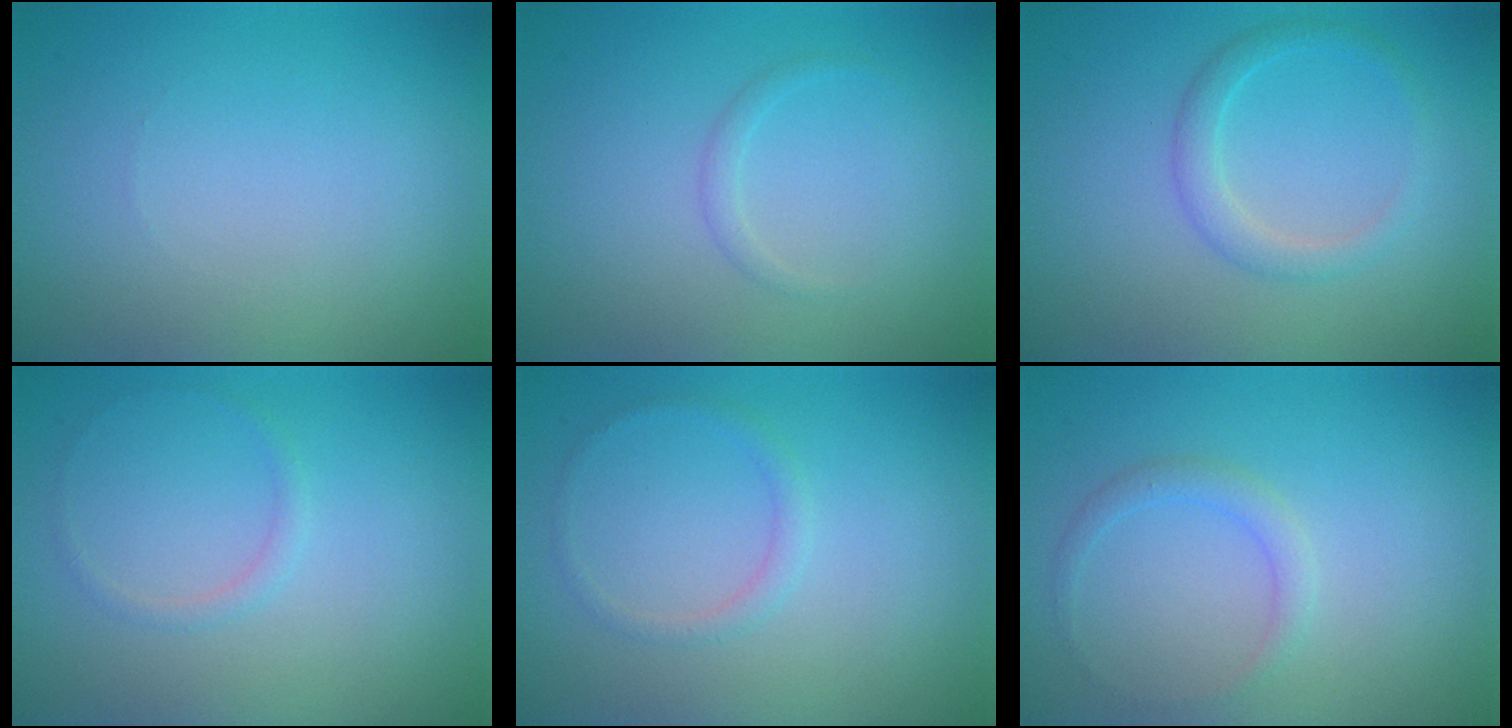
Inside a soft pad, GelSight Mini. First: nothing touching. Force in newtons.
{"total": 0.8, "press": 0.8, "slide": 0.1}
{"total": 2.0, "press": 2.0, "slide": 0.2}
{"total": 0.8, "press": 0.8, "slide": 0.0}
{"total": 1.0, "press": 1.0, "slide": 0.1}
{"total": 1.4, "press": 1.4, "slide": 0.1}